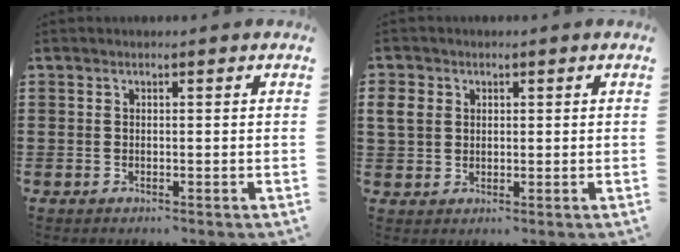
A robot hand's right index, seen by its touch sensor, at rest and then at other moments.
{"total": 3.2, "force": [0.8, 2.8, 1.3], "torque": [-0.045, 0.009, 0.010]}